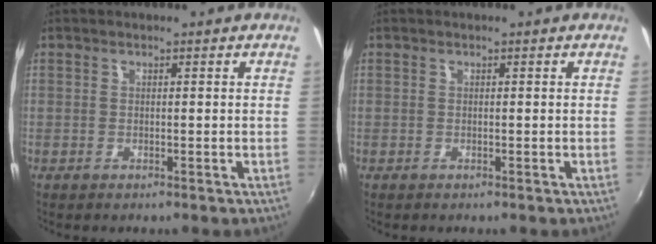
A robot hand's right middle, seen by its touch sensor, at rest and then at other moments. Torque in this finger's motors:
{"motor_torque": [0.22, -0.44, 0.05, 0.00]}